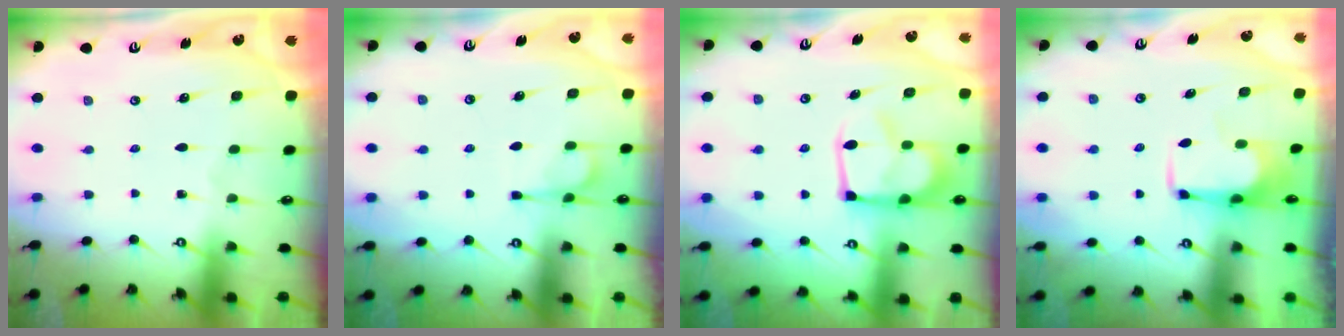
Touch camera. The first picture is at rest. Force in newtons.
{"total": 1.1, "press": 0.0, "slide": 1.1}
{"total": 5.5, "press": 5.3, "slide": 1.2}
{"total": 0.8, "press": 0.2, "slide": 0.8}